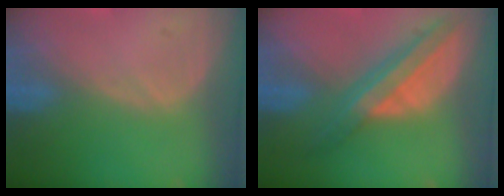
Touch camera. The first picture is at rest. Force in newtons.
{"total": 8.0, "press": 6.7, "slide": 4.3}